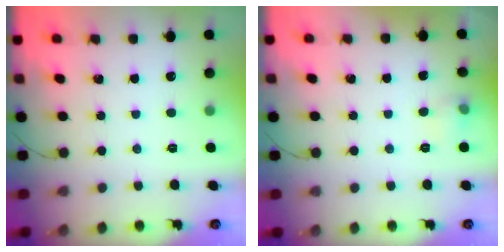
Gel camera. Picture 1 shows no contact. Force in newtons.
{"total": 5.4, "press": 5.2, "slide": 1.6}